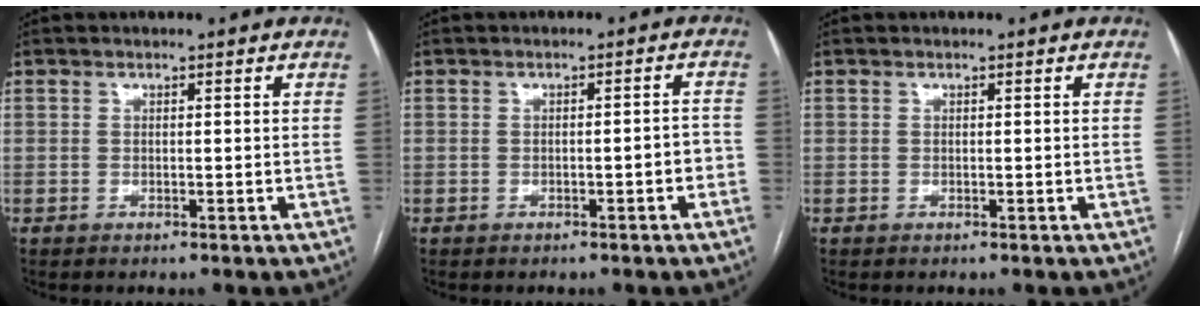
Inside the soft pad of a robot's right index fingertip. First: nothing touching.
{"total": 2.4, "force": [-1.1, 0.5, 2.1], "torque": [-0.023, 0.008, -0.014]}
{"total": 0.0}